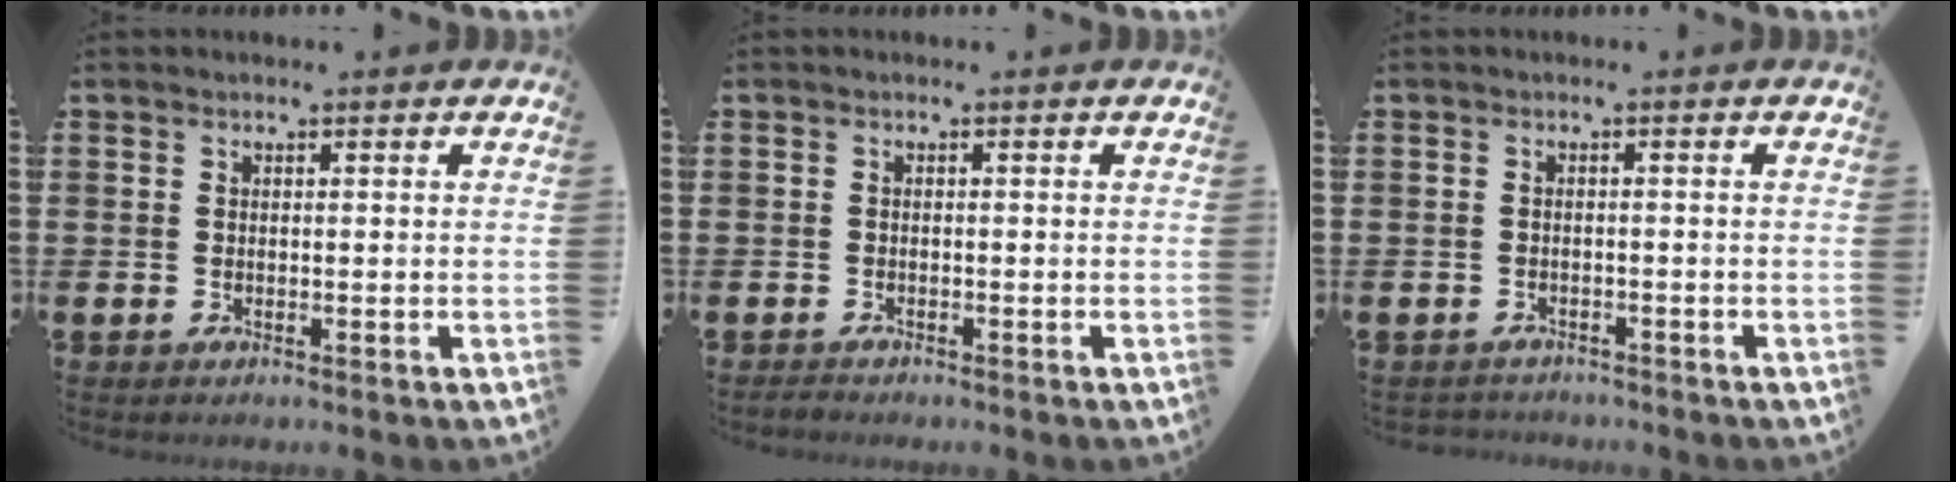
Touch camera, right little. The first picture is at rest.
{"total": 0.6, "force": [-0.5, 0.2, 0.3], "torque": [-0.007, 0.000, -0.010]}
{"total": 0.9, "force": [-0.9, 0.1, -0.1], "torque": [-0.001, 0.002, -0.020]}